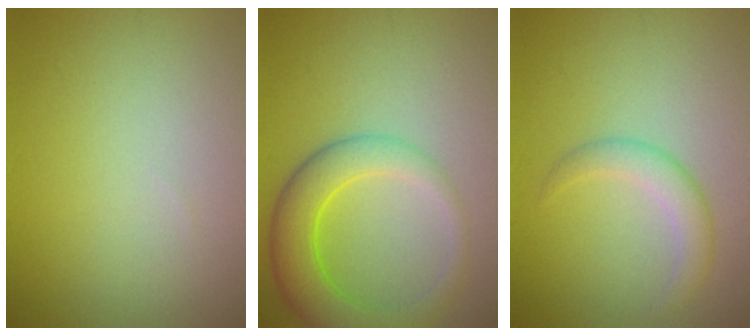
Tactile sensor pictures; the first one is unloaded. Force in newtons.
{"total": 5.4, "press": 5.4, "slide": 0.3}
{"total": 2.3, "press": 2.3, "slide": 0.0}